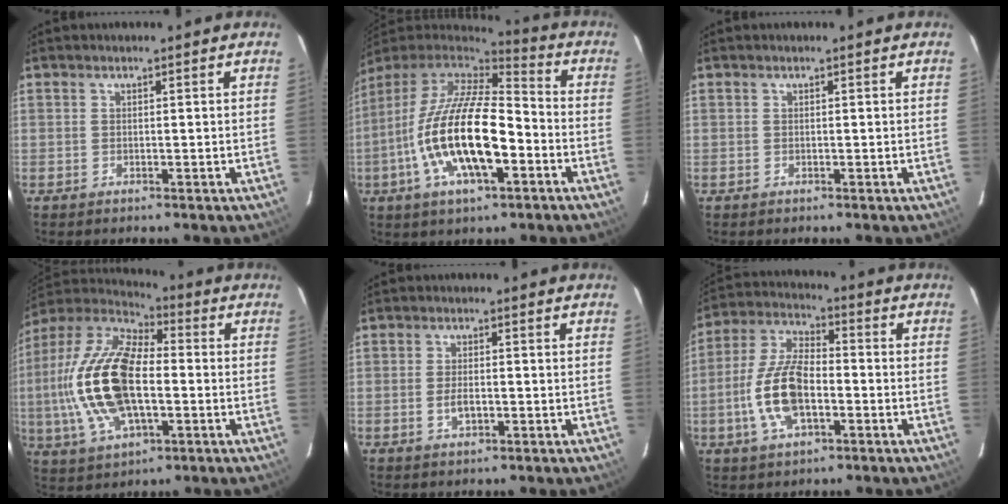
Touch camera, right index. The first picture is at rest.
{"total": 20.8, "force": [-6.0, 7.8, 18.3], "torque": [-0.359, -0.018, -0.113]}
{"total": 0.0}
{"total": 21.5, "force": [-2.7, 10.0, 18.8], "torque": [-0.402, 0.002, -0.054]}
{"total": 2.8, "force": [-0.9, 1.3, 2.3], "torque": [-0.045, -0.001, -0.015]}
{"total": 12.9, "force": [-3.6, 5.8, 11.0], "torque": [-0.236, 0.007, -0.068]}